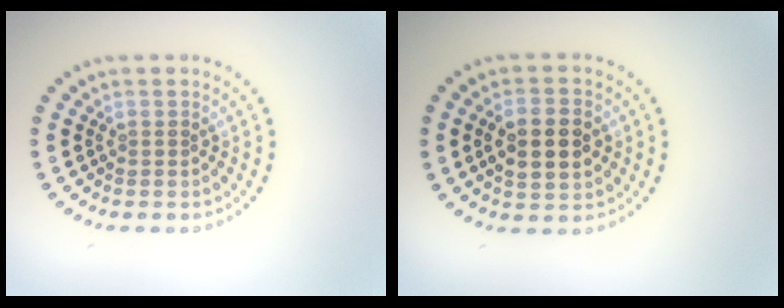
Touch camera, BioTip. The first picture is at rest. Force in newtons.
{"total": 4.9, "press": 4.9, "slide": 0.3}